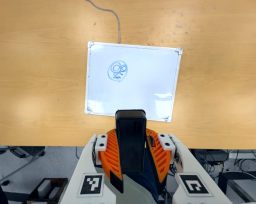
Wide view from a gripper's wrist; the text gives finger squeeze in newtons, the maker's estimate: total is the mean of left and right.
{"total": 9.3, "left": 7.6, "right": 10.9}